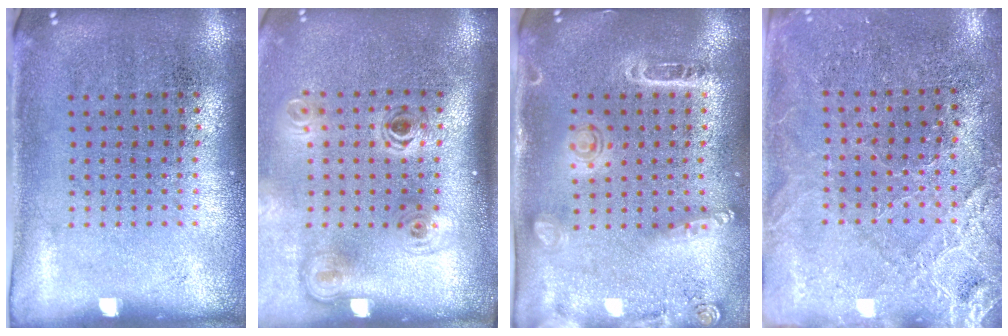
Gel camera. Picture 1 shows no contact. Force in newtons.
{"total": 2.1, "press": 1.4, "slide": 1.6}
{"total": 1.5, "press": 1.4, "slide": 0.6}
{"total": 2.8, "press": 2.8, "slide": 0.3}